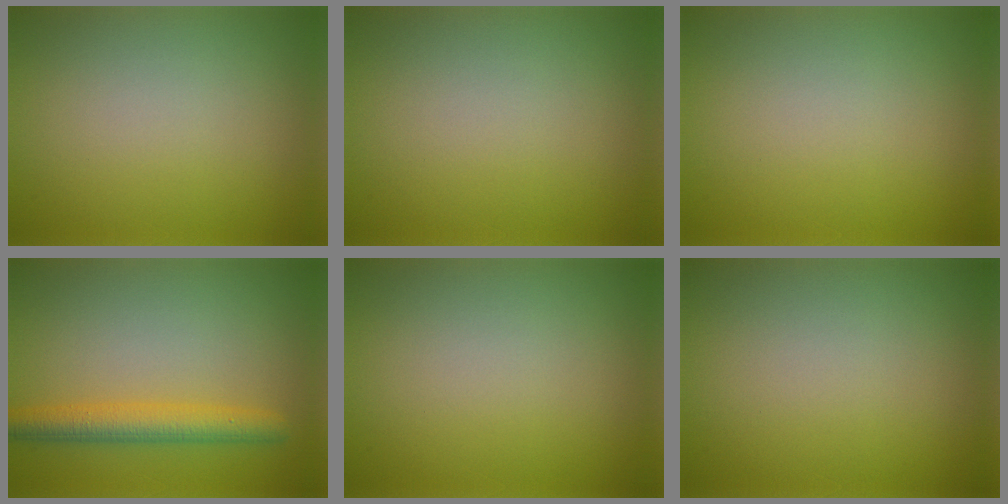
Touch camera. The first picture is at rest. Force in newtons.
{"total": 0.0}
{"total": 0.0}
{"total": 3.9, "press": 3.9, "slide": 0.1}
{"total": 0.0}
{"total": 0.0}